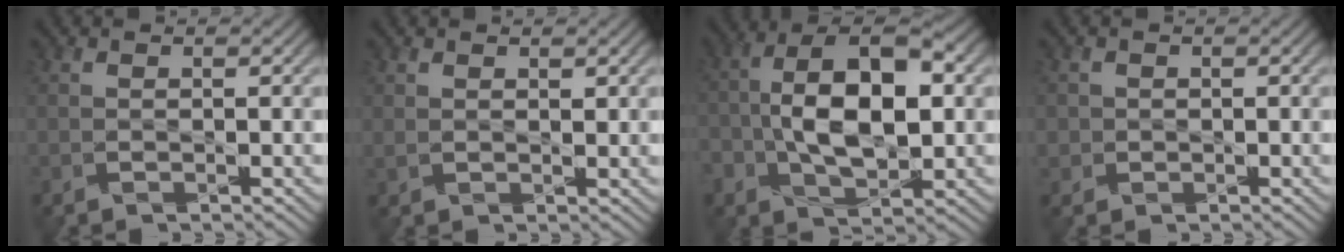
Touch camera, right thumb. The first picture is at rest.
{"total": 1.3, "force": [1.0, 0.6, 0.6], "torque": [-0.018, -0.004, 0.023]}
{"total": 11.8, "force": [-0.3, 6.6, 9.8], "torque": [-0.180, 0.009, -0.010]}
{"total": 1.4, "force": [0.0, 1.4, 0.1], "torque": [0.003, -0.006, -0.001]}